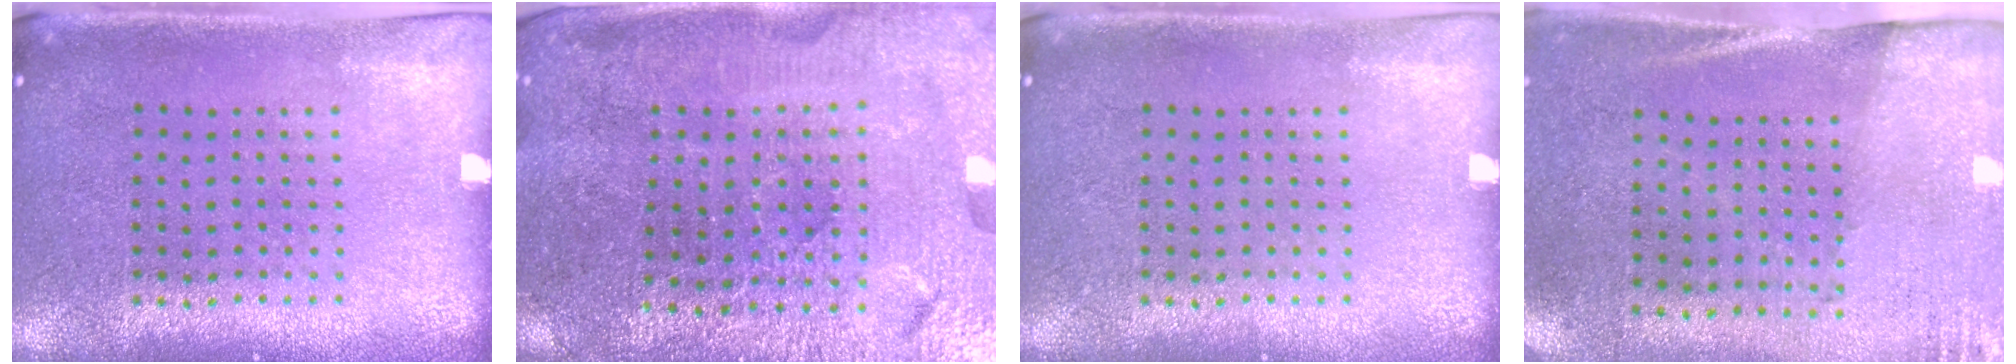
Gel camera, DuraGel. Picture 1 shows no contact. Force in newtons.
{"total": 3.4, "press": 3.4, "slide": 0.2}
{"total": 0.0}
{"total": 2.7, "press": 2.4, "slide": 1.4}